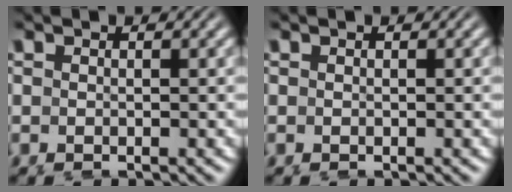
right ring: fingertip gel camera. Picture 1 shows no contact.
{"total": 0.0}